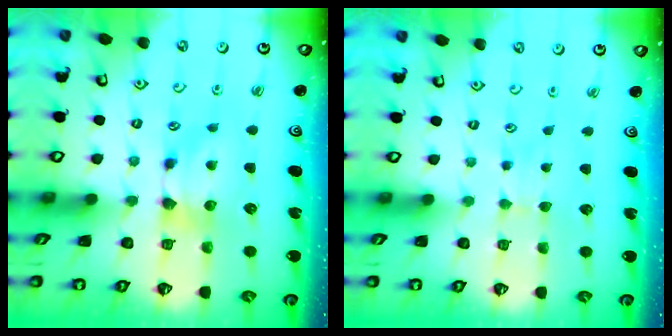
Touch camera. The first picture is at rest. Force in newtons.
{"total": 2.8, "press": 2.8, "slide": 0.5}